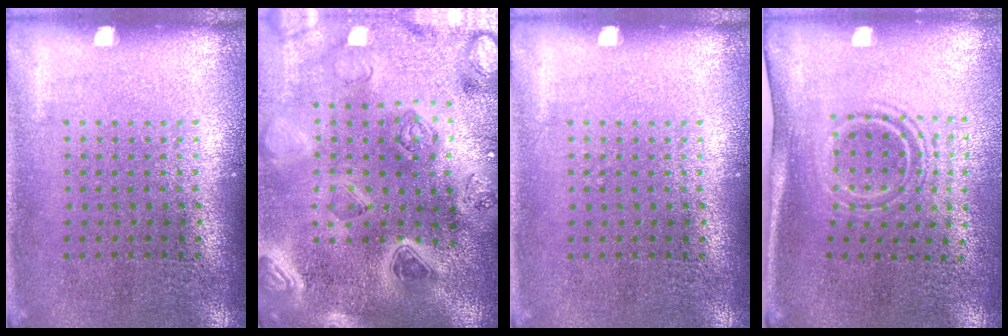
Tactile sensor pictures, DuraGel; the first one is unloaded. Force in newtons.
{"total": 4.6, "press": 4.0, "slide": 2.2}
{"total": 0.0}
{"total": 1.6, "press": 1.0, "slide": 1.2}